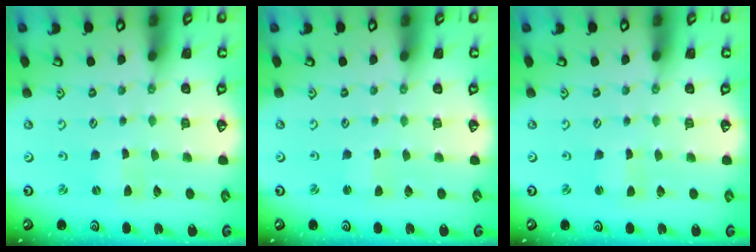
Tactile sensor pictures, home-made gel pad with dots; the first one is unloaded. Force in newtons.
{"total": 0.5, "press": 0.5, "slide": 0.0}
{"total": 0.9, "press": 0.9, "slide": 0.1}